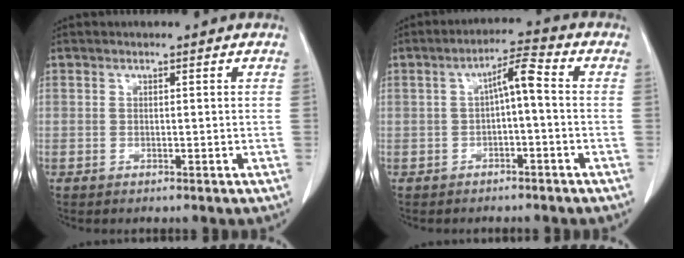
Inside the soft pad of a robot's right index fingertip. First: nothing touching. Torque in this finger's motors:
{"motor_torque": [0.54, -0.22, 0.17, 0.09]}